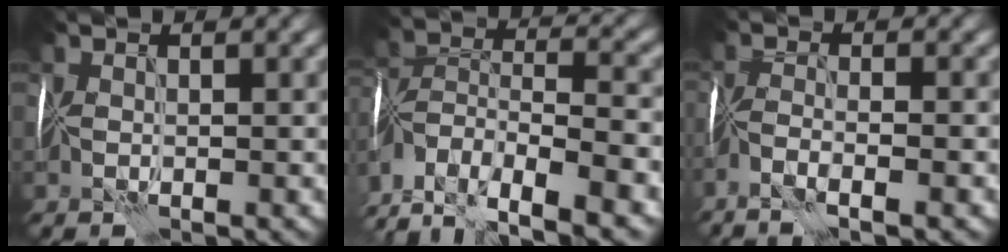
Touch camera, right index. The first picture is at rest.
{"total": 11.2, "force": [-8.0, 4.6, 6.4], "torque": [-0.123, 0.013, -0.141]}
{"total": 3.5, "force": [-2.2, 0.4, 2.6], "torque": [-0.055, 0.003, -0.048]}